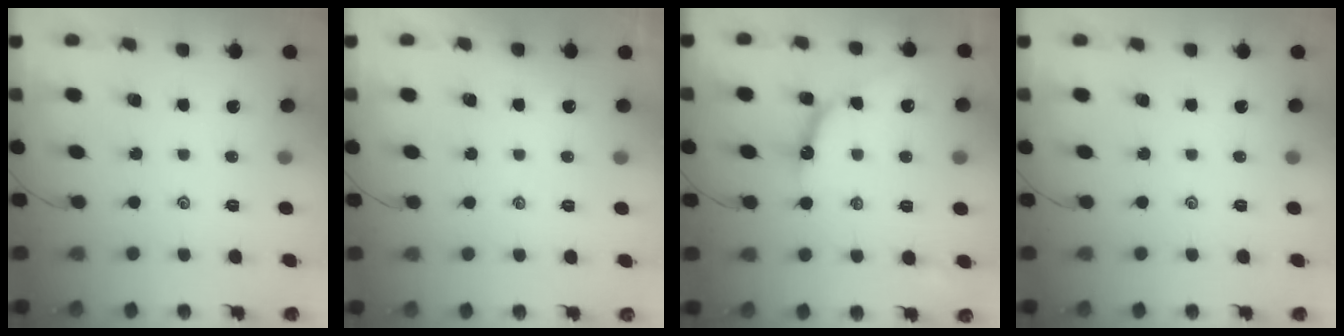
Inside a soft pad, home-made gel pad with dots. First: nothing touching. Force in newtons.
{"total": 1.2, "press": 1.2, "slide": 0.3}
{"total": 9.4, "press": 9.4, "slide": 0.8}
{"total": 0.0}